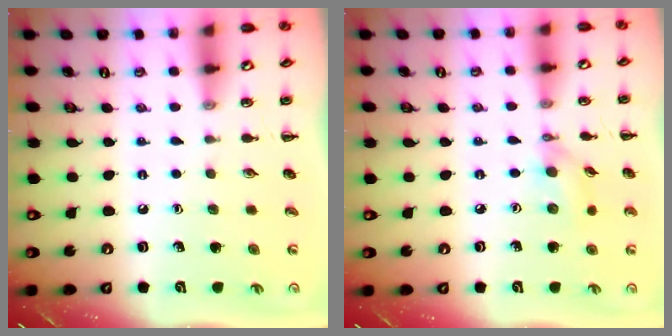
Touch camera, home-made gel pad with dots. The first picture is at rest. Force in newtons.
{"total": 6.8, "press": 6.8, "slide": 0.9}